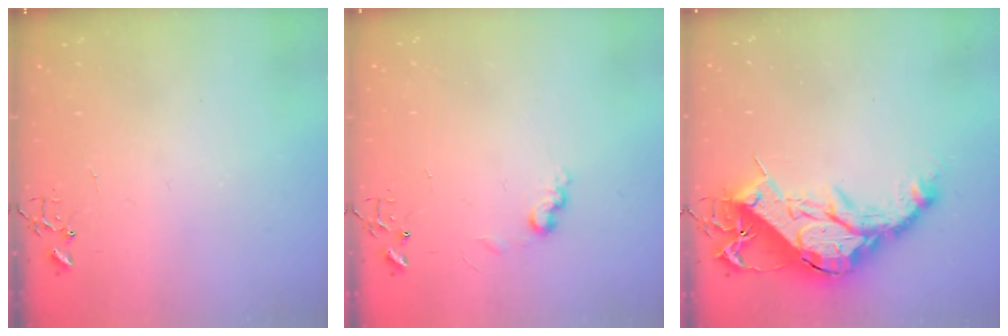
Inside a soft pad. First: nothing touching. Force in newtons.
{"total": 6.6, "press": 6.5, "slide": 0.9}
{"total": 19.8, "press": 19.8, "slide": 1.2}